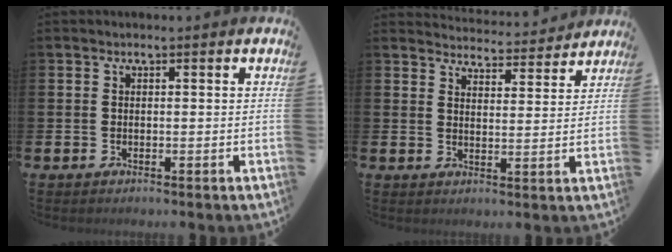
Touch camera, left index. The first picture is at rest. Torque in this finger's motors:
{"motor_torque": [0.89, -1.25, 0.01, 0.01]}